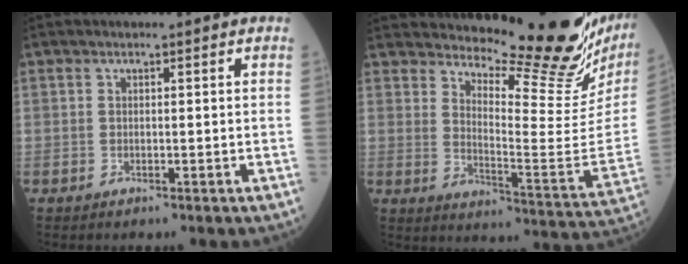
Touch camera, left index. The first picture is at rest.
{"total": 23.3, "force": [20.2, 2.8, 11.2], "torque": [-0.162, -0.104, 0.258]}